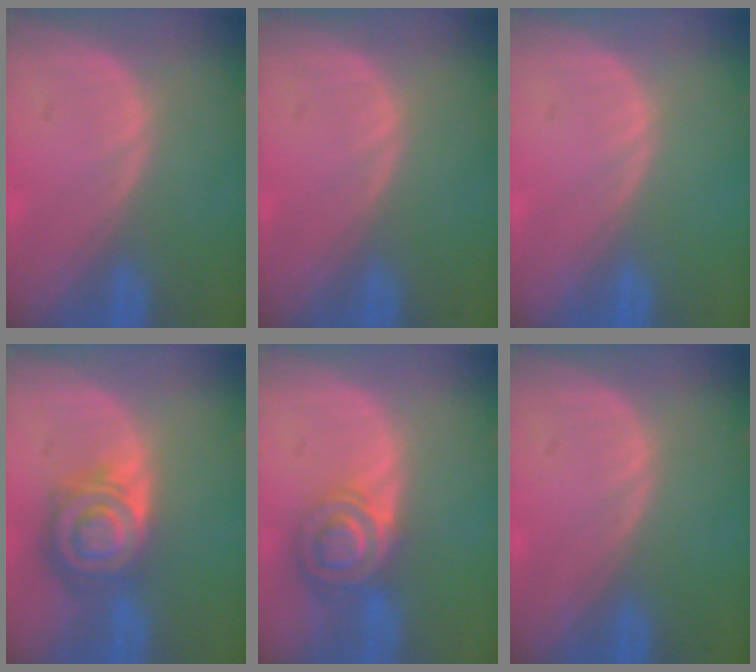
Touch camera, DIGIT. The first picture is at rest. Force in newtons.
{"total": 0.0}
{"total": 0.0}
{"total": 8.6, "press": 7.4, "slide": 4.4}
{"total": 7.3, "press": 6.1, "slide": 4.0}
{"total": 0.0}